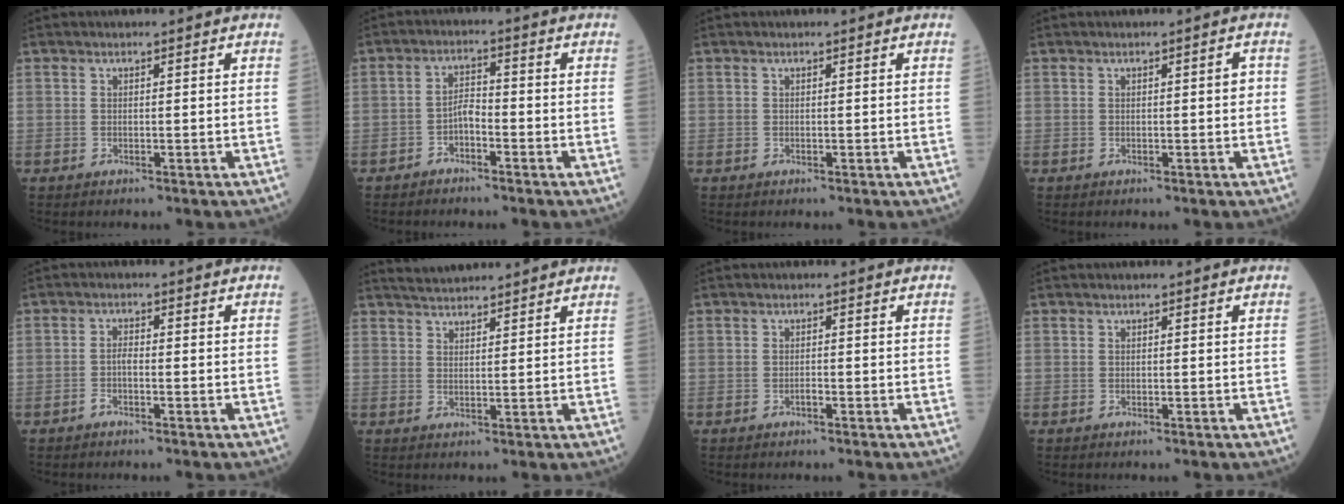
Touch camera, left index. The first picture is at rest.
{"total": 2.7, "force": [-1.8, 1.0, 1.8], "torque": [-0.030, 0.006, -0.036]}
{"total": 0.0}
{"total": 1.2, "force": [0.0, 0.4, 1.1], "torque": [-0.009, 0.003, 0.000]}
{"total": 1.7, "force": [-0.9, 0.4, 1.4], "torque": [-0.027, 0.002, -0.021]}
{"total": 5.5, "force": [5.3, 0.3, 1.5], "torque": [-0.029, 0.034, 0.085]}
{"total": 0.7, "force": [-0.6, 0.1, 0.4], "torque": [-0.006, 0.001, -0.010]}
{"total": 0.0}